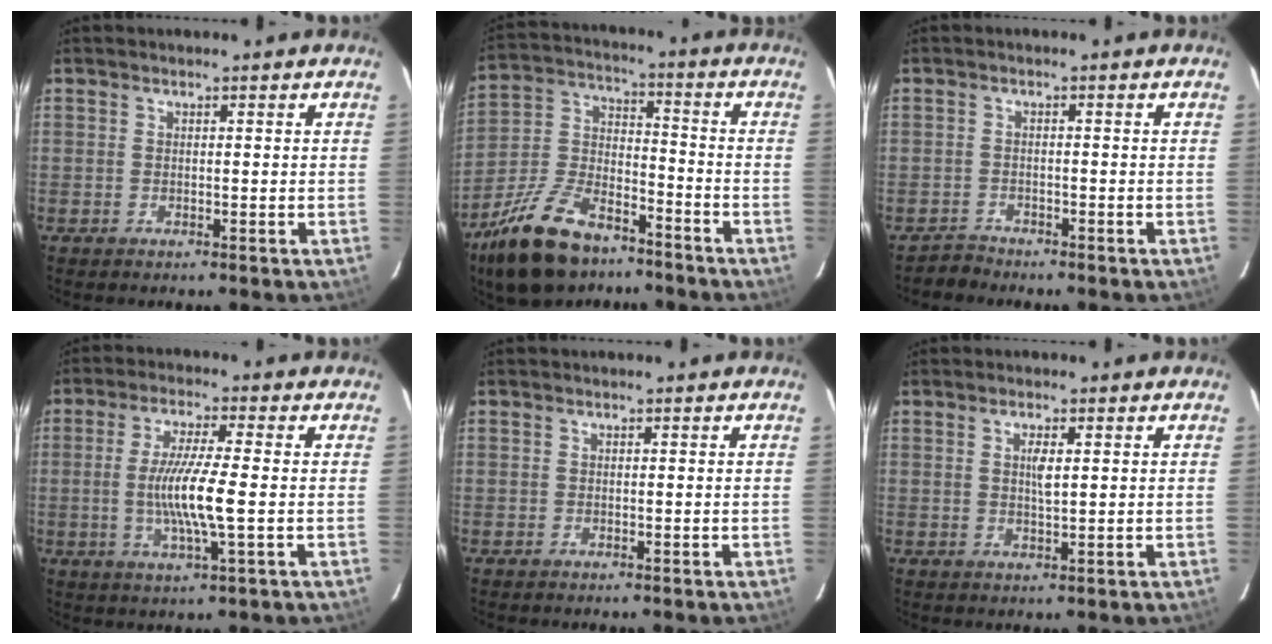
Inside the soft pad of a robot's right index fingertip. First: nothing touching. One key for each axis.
{"total": 18.8, "fx": -12.8, "fy": 9.0, "fz": 10.4, "tx": -0.221, "ty": 0.001, "tz": -0.226}
{"total": 2.1, "fx": -1.8, "fy": 0.8, "fz": -0.6, "tx": 0.010, "ty": 0.007, "tz": -0.033}
{"total": 9.4, "fx": -1.1, "fy": 0.4, "fz": 9.3, "tx": -0.172, "ty": -0.011, "tz": -0.022}
{"total": 0.0}
{"total": 2.7, "fx": 0.7, "fy": 0.9, "fz": 2.5, "tx": -0.044, "ty": -0.002, "tz": 0.013}